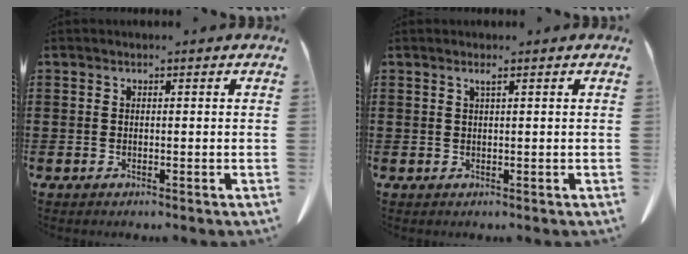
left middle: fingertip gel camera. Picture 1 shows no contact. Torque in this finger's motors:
{"motor_torque": [0.14, 0.22, -0.01, 0.03]}